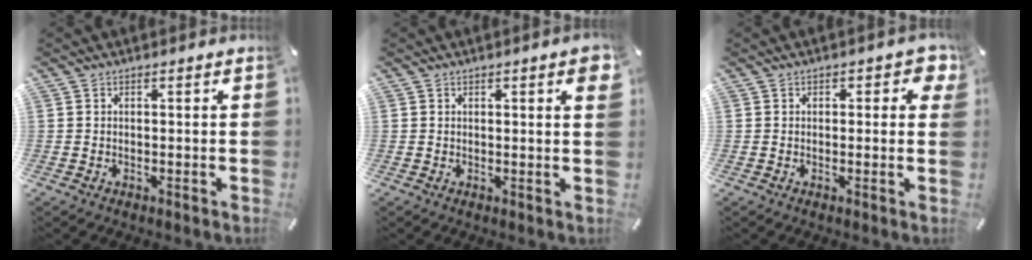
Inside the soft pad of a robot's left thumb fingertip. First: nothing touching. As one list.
[{"total": 2.5, "force": [0.9, 0.6, 2.2], "torque": [-0.037, 0.000, 0.013]}, {"total": 3.2, "force": [0.8, 1.9, 2.4], "torque": [-0.024, 0.000, 0.009]}]